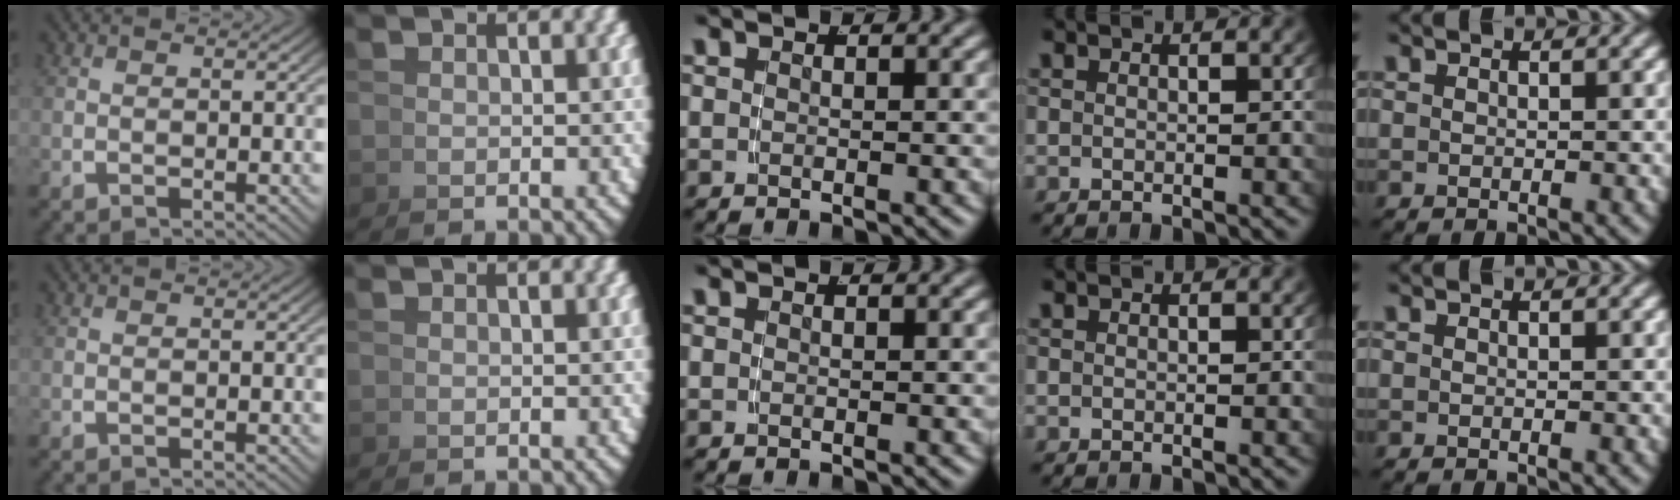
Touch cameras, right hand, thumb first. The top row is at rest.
{}